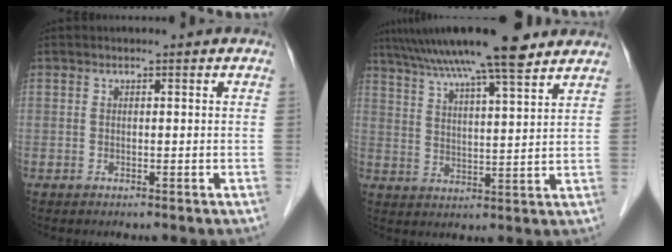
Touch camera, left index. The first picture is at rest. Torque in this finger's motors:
{"motor_torque": [0.29, -0.51, 0.87, 0.21]}